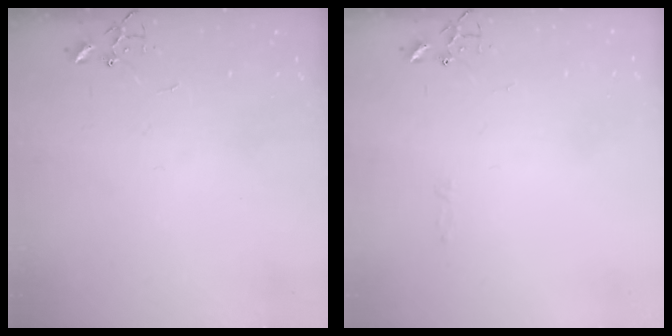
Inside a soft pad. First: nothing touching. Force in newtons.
{"total": 2.8, "press": 2.8, "slide": 0.4}